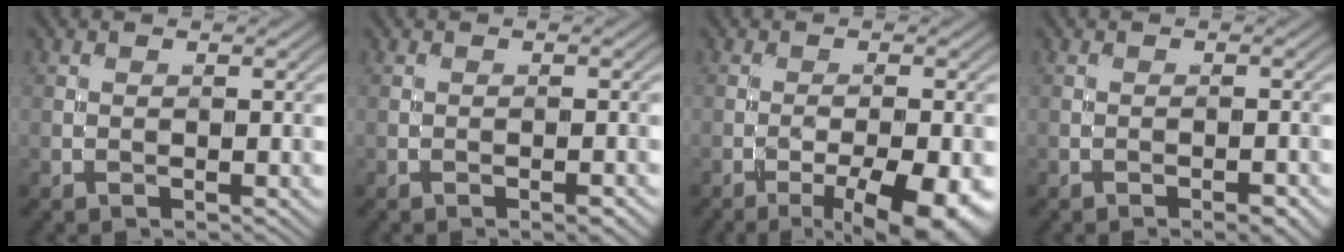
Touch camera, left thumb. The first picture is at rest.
{"total": 1.5, "force": [-0.9, 0.4, 1.2], "torque": [-0.017, 0.003, -0.014]}
{"total": 8.7, "force": [-4.2, 2.2, 7.2], "torque": [-0.114, -0.007, -0.053]}
{"total": 2.1, "force": [-1.3, 0.6, 1.6], "torque": [-0.022, 0.005, -0.020]}